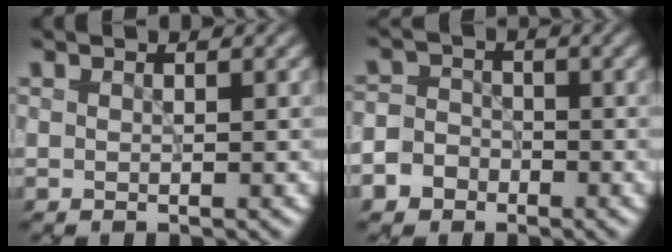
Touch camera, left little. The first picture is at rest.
{"total": 4.8, "force": [-2.6, 3.8, 1.2], "torque": [-0.006, -0.005, -0.058]}